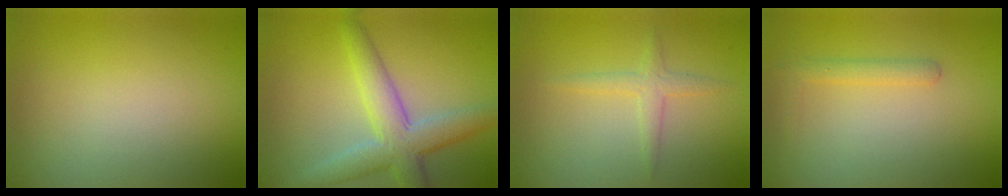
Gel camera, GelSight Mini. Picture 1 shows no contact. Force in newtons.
{"total": 5.8, "press": 5.8, "slide": 0.4}
{"total": 1.7, "press": 1.7, "slide": 0.1}
{"total": 1.6, "press": 1.6, "slide": 0.1}